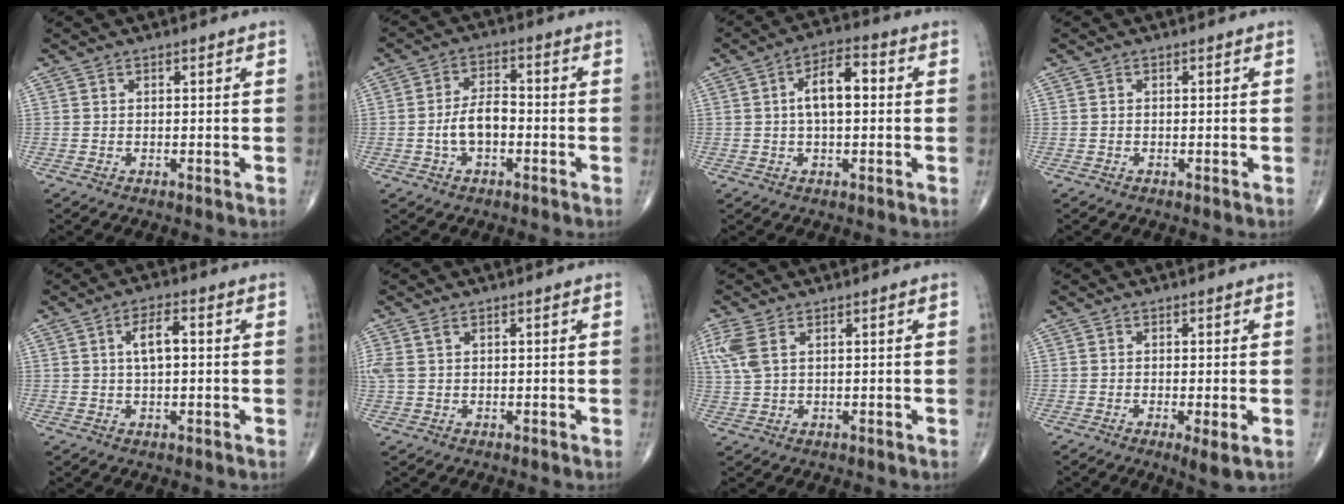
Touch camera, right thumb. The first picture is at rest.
{"total": 6.4, "force": [-1.6, 3.4, 5.1], "torque": [-0.092, 0.024, -0.034]}
{"total": 7.9, "force": [0.8, 3.8, 6.9], "torque": [-0.113, 0.021, 0.005]}
{"total": 0.0}
{"total": 5.0, "force": [0.8, 2.1, 4.5], "torque": [-0.078, 0.006, 0.010]}
{"total": 3.0, "force": [1.1, 1.6, 2.3], "torque": [-0.081, 0.016, 0.031]}
{"total": 5.3, "force": [2.1, 2.5, 4.2], "torque": [-0.124, 0.010, 0.051]}
{"total": 3.3, "force": [-1.0, 0.6, 3.1], "torque": [-0.057, -0.013, -0.018]}